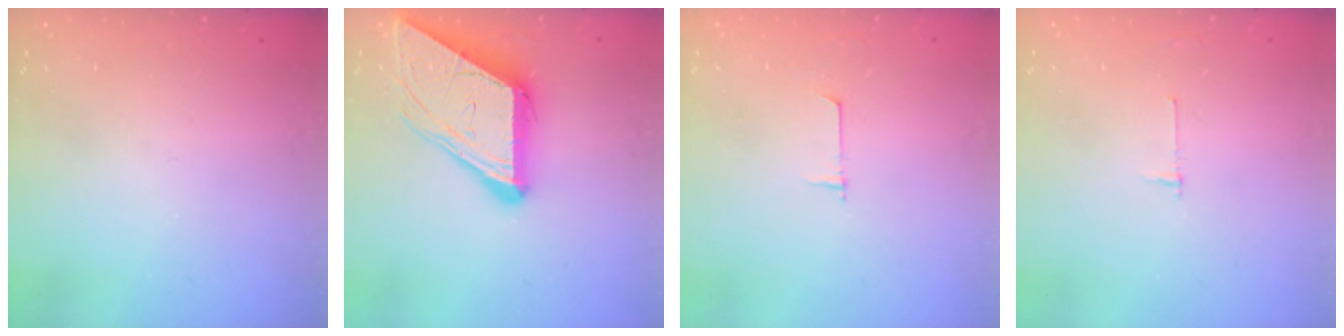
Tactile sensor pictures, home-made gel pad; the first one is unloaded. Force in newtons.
{"total": 11.5, "press": 11.4, "slide": 1.1}
{"total": 4.6, "press": 4.6, "slide": 0.4}
{"total": 2.7, "press": 2.7, "slide": 0.3}